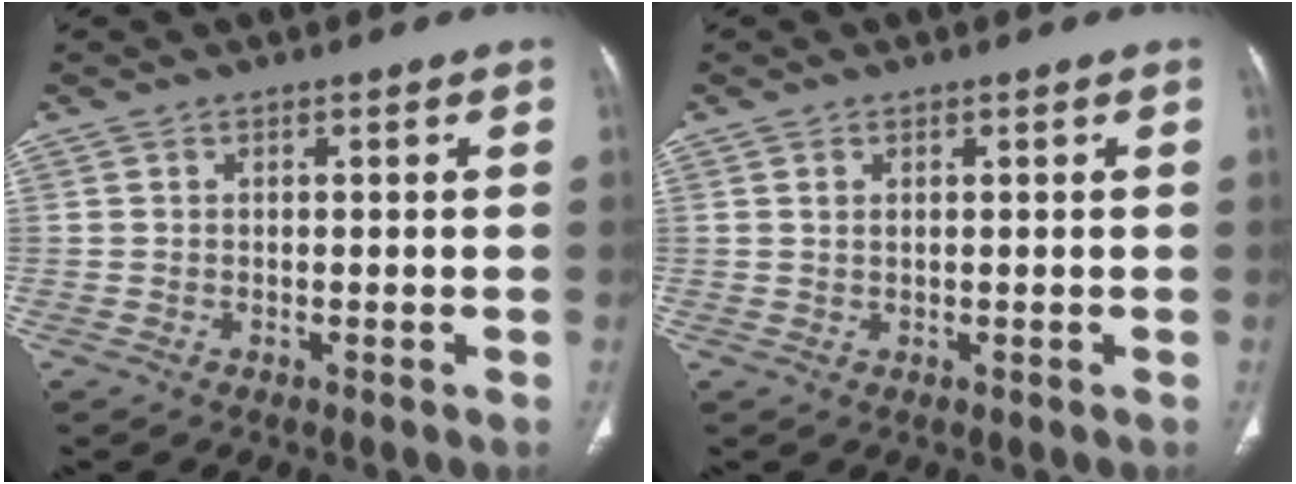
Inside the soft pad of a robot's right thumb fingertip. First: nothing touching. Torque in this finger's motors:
{"motor_torque": [-0.09, -0.15, 0.01, 0.48, -0.05]}